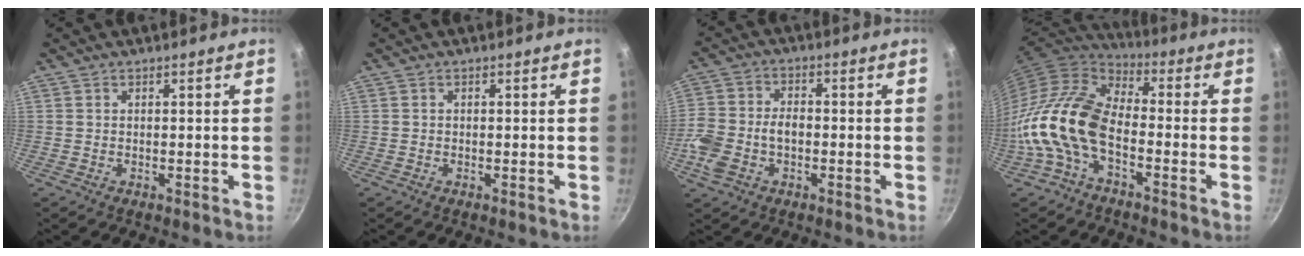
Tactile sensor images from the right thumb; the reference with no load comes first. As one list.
[{"total": 0.0}, {"total": 9.8, "force": [-2.6, 6.6, 6.8], "torque": [-0.128, 0.028, -0.059]}, {"total": 14.1, "force": [-4.6, 8.1, 10.5], "torque": [-0.193, 0.042, -0.108]}]